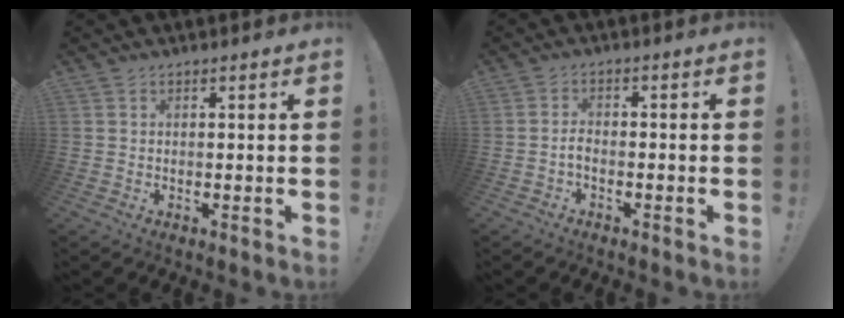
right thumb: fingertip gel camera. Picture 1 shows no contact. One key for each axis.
{"total": 2.8, "fx": -1.5, "fy": 0.8, "fz": 2.2, "tx": -0.042, "ty": 0.003, "tz": -0.029}